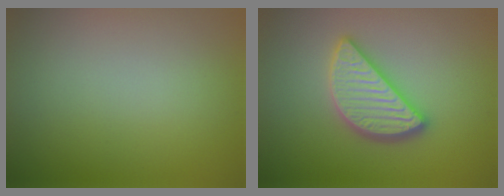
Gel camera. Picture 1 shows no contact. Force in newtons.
{"total": 4.8, "press": 4.7, "slide": 0.4}